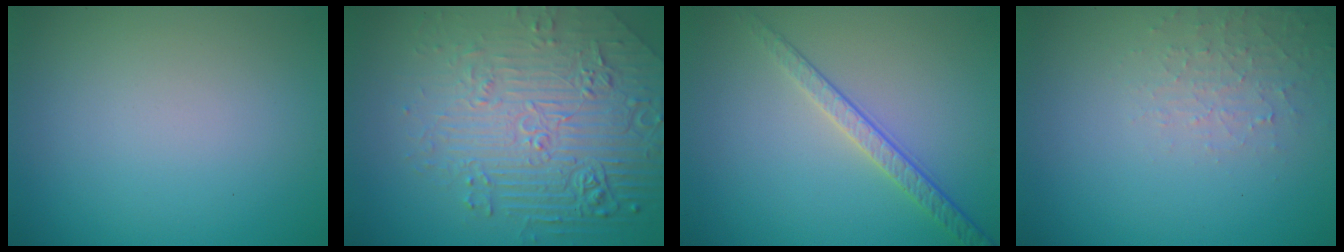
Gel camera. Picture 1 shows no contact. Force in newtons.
{"total": 8.9, "press": 6.1, "slide": 6.4}
{"total": 2.4, "press": 2.0, "slide": 1.4}
{"total": 2.1, "press": 2.0, "slide": 0.5}